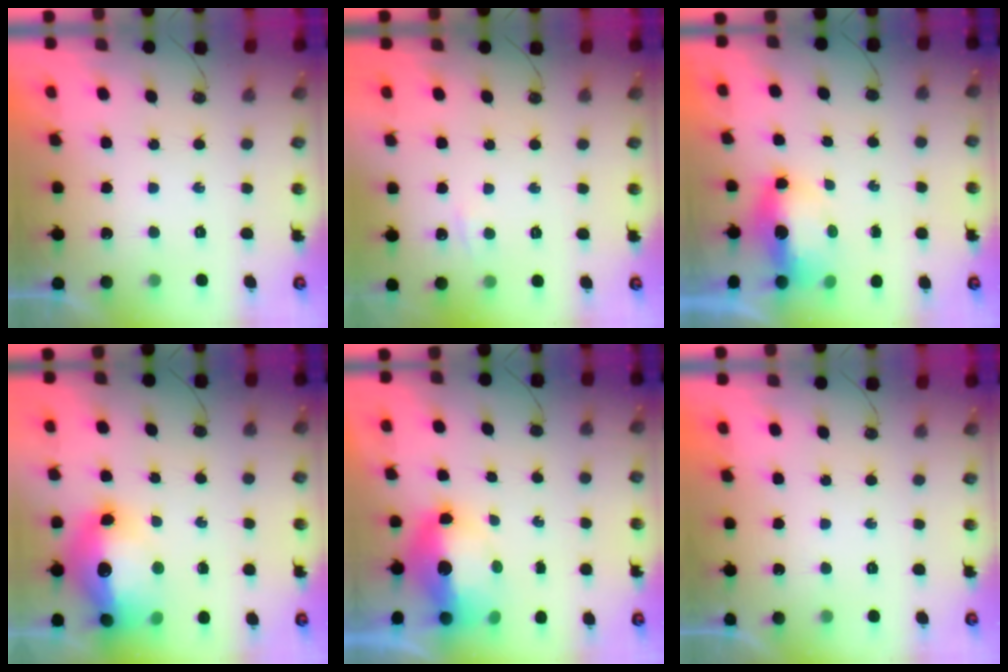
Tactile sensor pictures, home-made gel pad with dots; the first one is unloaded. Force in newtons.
{"total": 3.6, "press": 3.6, "slide": 0.5}
{"total": 11.5, "press": 8.0, "slide": 8.3}
{"total": 18.6, "press": 18.5, "slide": 2.3}
{"total": 11.7, "press": 11.0, "slide": 4.1}
{"total": 0.0}